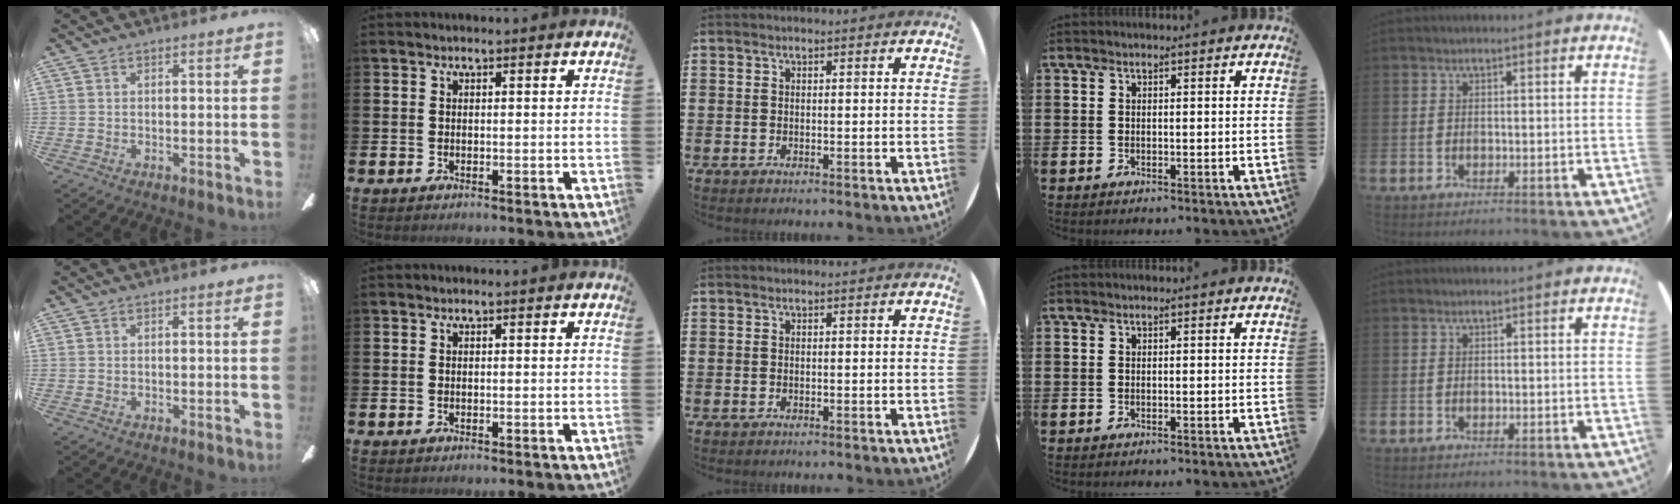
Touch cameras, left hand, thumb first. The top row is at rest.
{}